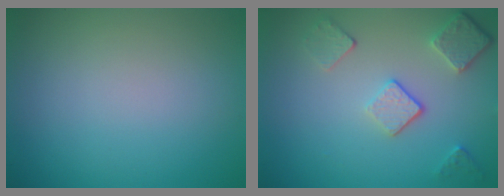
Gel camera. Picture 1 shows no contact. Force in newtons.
{"total": 3.5, "press": 2.8, "slide": 2.1}